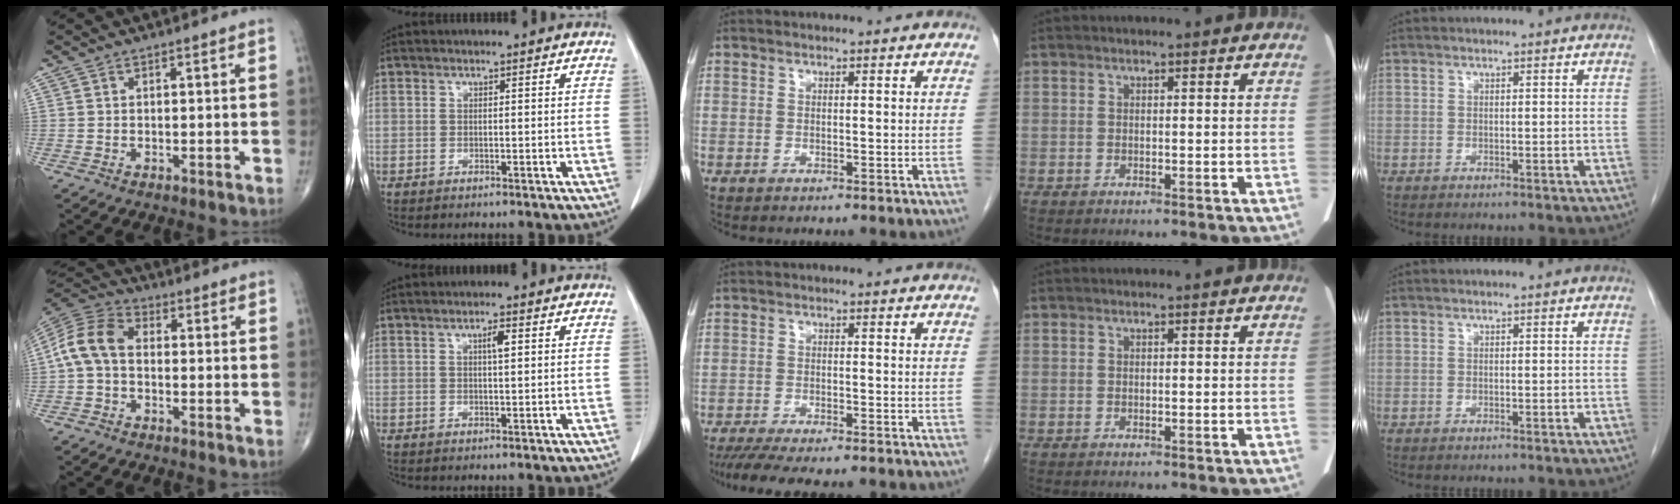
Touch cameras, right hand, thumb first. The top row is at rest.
{"thumb": {"total": 9.4, "force": [-0.5, 6.3, 7.0], "torque": [-0.137, 0.028, -0.025]}, "index": {"total": 2.0, "force": [0.7, 0.3, 1.8], "torque": [-0.032, 0.001, 0.011]}, "middle": {"total": 10.9, "force": [-9.3, 1.7, 5.4], "torque": [-0.074, -0.013, -0.135]}}